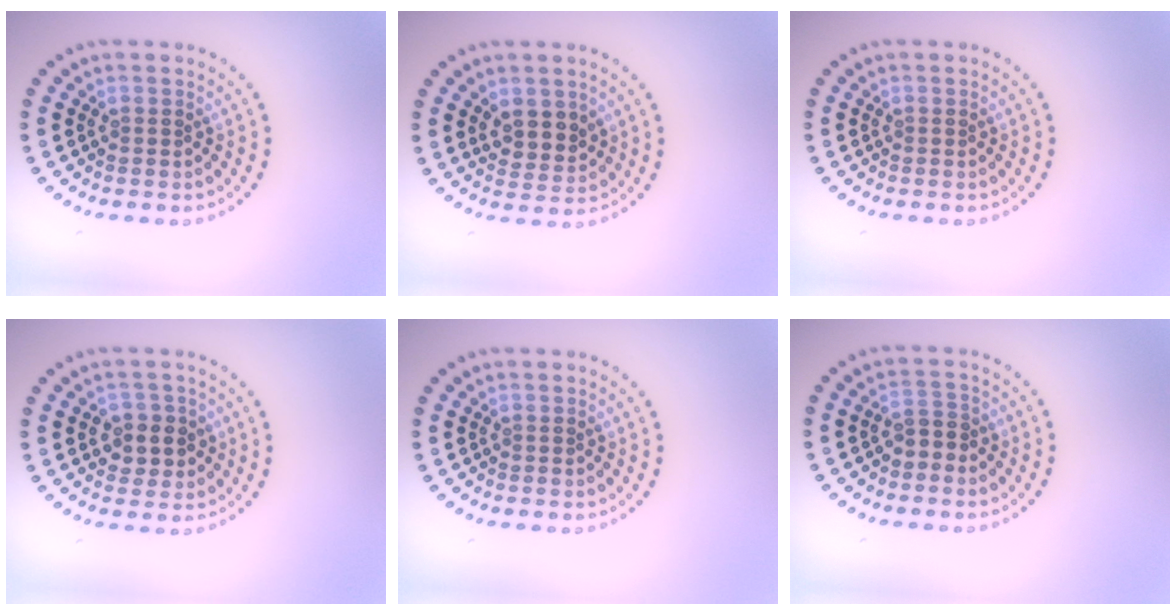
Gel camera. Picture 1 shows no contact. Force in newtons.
{"total": 2.4, "press": 2.3, "slide": 0.9}
{"total": 0.0}
{"total": 2.8, "press": 2.6, "slide": 0.9}
{"total": 0.0}
{"total": 1.9, "press": 1.7, "slide": 0.7}